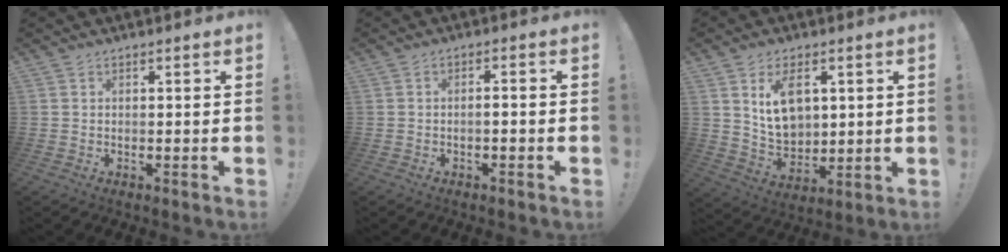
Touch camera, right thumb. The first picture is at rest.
{"total": 2.0, "force": [-1.3, 0.0, 1.5], "torque": [-0.025, 0.004, -0.023]}
{"total": 10.8, "force": [4.2, 7.4, 6.7], "torque": [-0.106, -0.017, 0.080]}